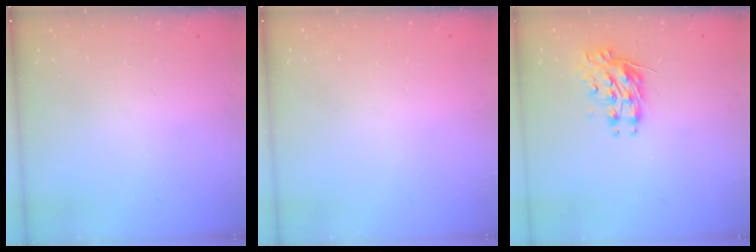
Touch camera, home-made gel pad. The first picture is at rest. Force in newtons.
{"total": 0.0}
{"total": 10.4, "press": 10.4, "slide": 0.5}